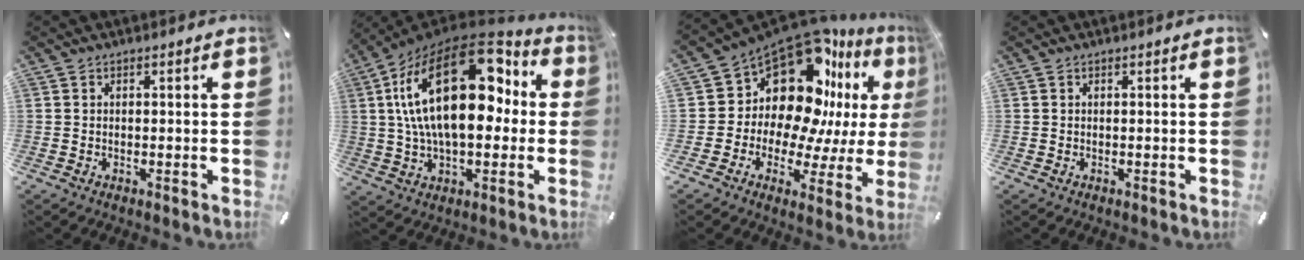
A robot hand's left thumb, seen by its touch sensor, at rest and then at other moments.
{"total": 27.5, "force": [6.2, 15.3, 21.9], "torque": [-0.398, -0.024, 0.104]}
{"total": 17.8, "force": [10.1, 11.3, 9.4], "torque": [-0.155, -0.113, 0.174]}
{"total": 0.0}